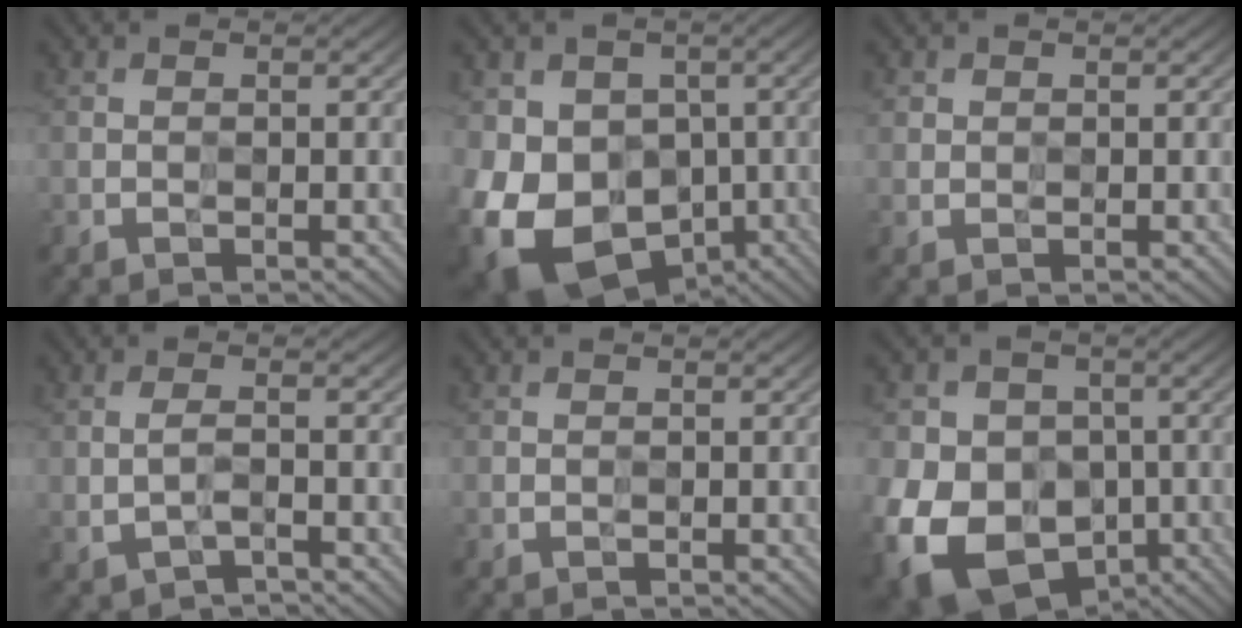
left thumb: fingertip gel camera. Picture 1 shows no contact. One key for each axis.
{"total": 16.0, "fx": -4.3, "fy": 13.2, "fz": 8.0, "tx": -0.178, "ty": -0.033, "tz": -0.079}
{"total": 0.9, "fx": 0.4, "fy": 0.8, "fz": 0.2, "tx": -0.002, "ty": -0.001, "tz": 0.010}
{"total": 2.4, "fx": -1.0, "fy": 0.7, "fz": 2.1, "tx": -0.049, "ty": -0.002, "tz": -0.020}
{"total": 0.0}
{"total": 17.9, "fx": -5.6, "fy": 14.6, "fz": 8.8, "tx": -0.201, "ty": -0.034, "tz": -0.110}